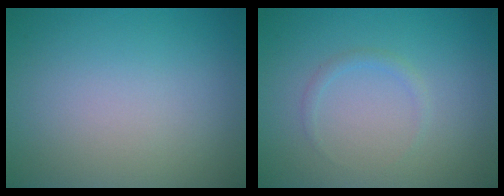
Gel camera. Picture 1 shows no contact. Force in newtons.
{"total": 0.9, "press": 0.9, "slide": 0.0}